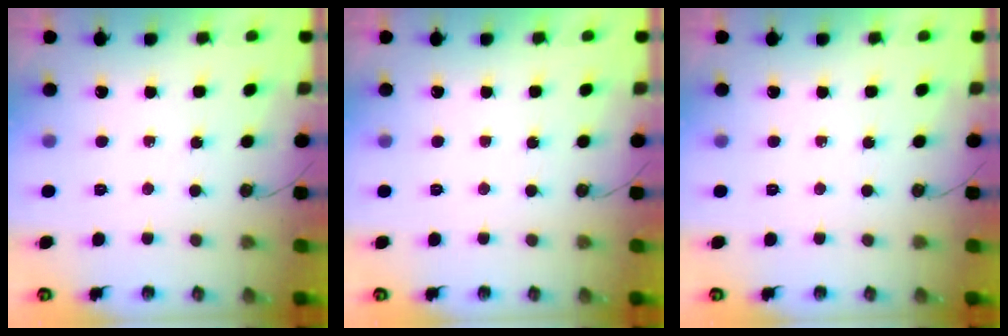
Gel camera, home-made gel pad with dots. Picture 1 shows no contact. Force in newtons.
{"total": 0.0}
{"total": 0.0}